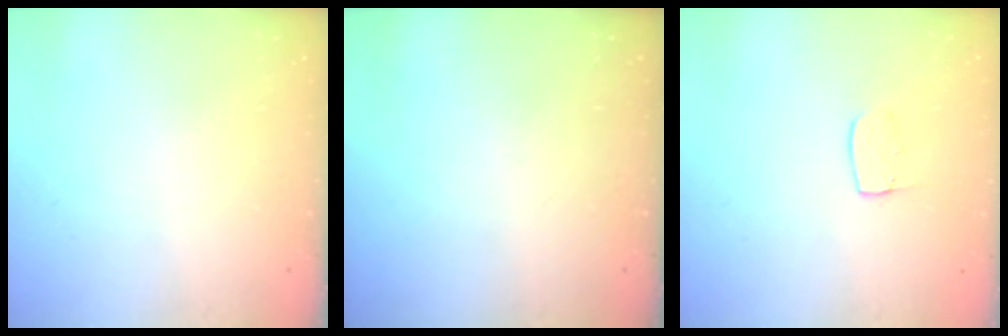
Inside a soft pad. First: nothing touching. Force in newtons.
{"total": 0.0}
{"total": 6.0, "press": 6.0, "slide": 0.3}